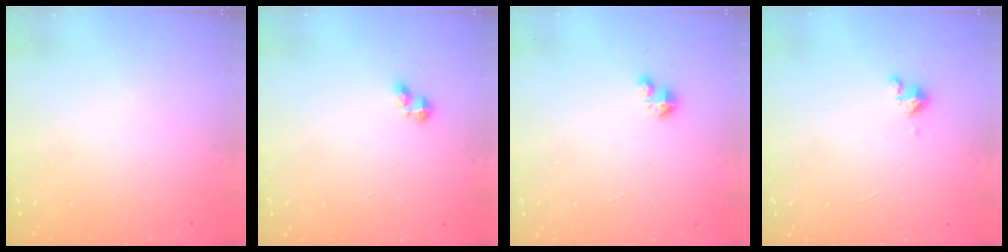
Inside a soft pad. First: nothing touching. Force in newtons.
{"total": 2.6, "press": 2.5, "slide": 0.5}
{"total": 1.9, "press": 1.9, "slide": 0.1}
{"total": 1.8, "press": 1.7, "slide": 0.4}